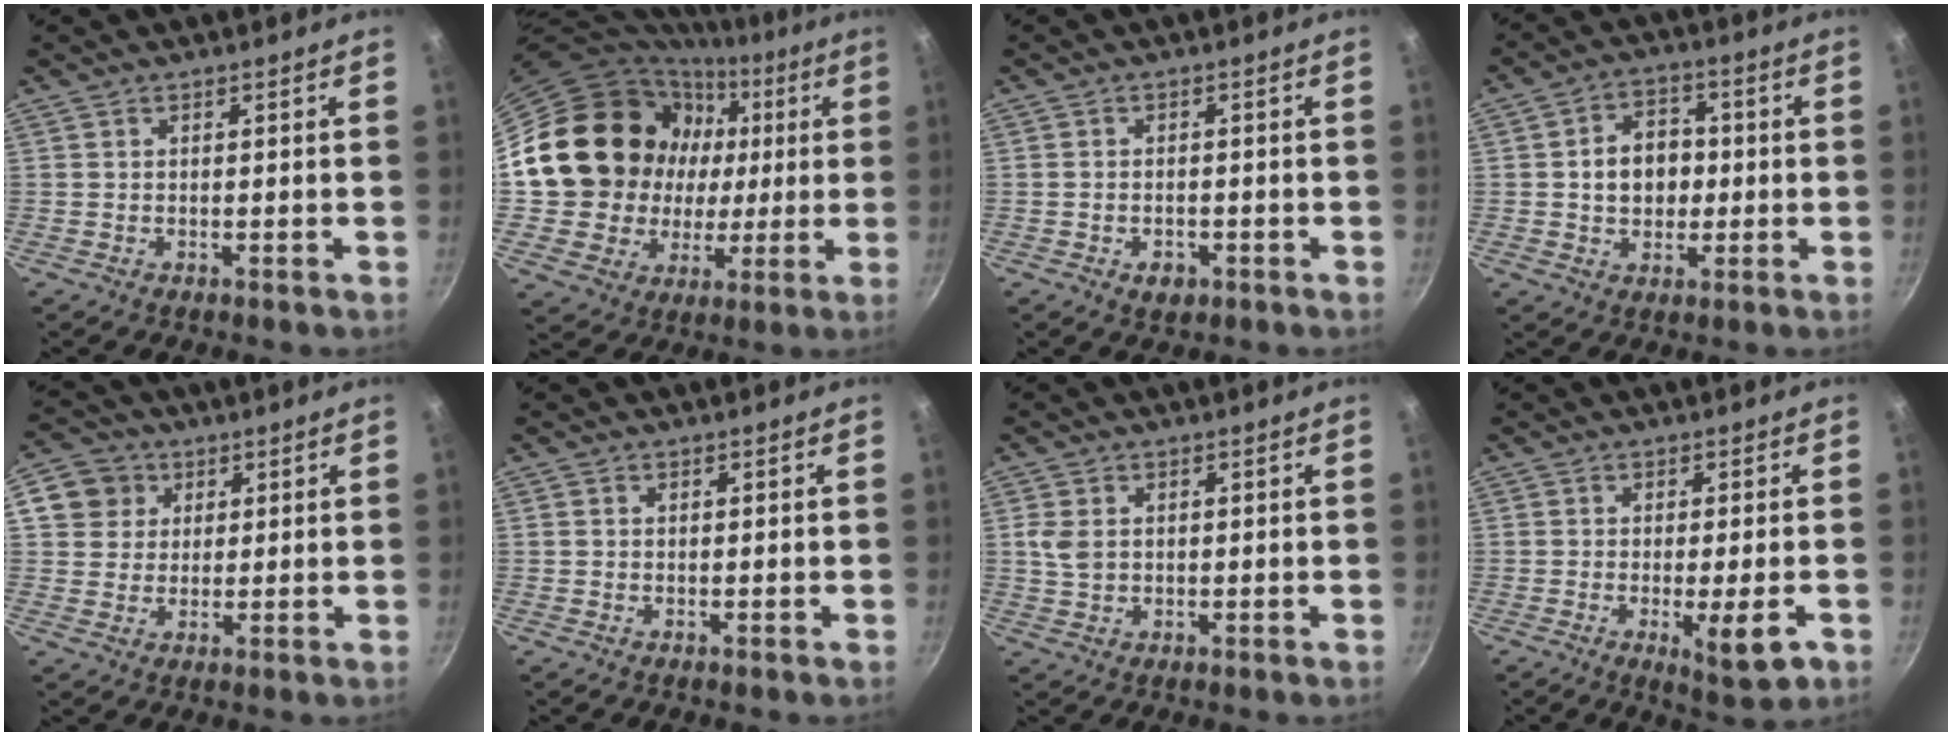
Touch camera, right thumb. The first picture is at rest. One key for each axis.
{"total": 21.0, "fx": 3.5, "fy": 18.6, "fz": 9.2, "tx": -0.139, "ty": 0.014, "tz": 0.080}
{"total": 3.1, "fx": -1.4, "fy": 2.1, "fz": 1.9, "tx": -0.028, "ty": 0.010, "tz": -0.017}
{"total": 8.9, "fx": 0.1, "fy": 6.9, "fz": 5.5, "tx": -0.057, "ty": 0.014, "tz": -0.003}
{"total": 7.4, "fx": 2.7, "fy": 6.5, "fz": 2.1, "tx": -0.001, "ty": 0.005, "tz": 0.039}
{"total": 0.5, "fx": 0.1, "fy": 0.5, "fz": 0.2, "tx": -0.003, "ty": 0.004, "tz": 0.001}
{"total": 4.0, "fx": 0.7, "fy": 3.0, "fz": 2.5, "tx": -0.047, "ty": -0.001, "tz": 0.014}
{"total": 7.5, "fx": -2.5, "fy": 1.6, "fz": 6.9, "tx": -0.095, "ty": -0.002, "tz": -0.030}